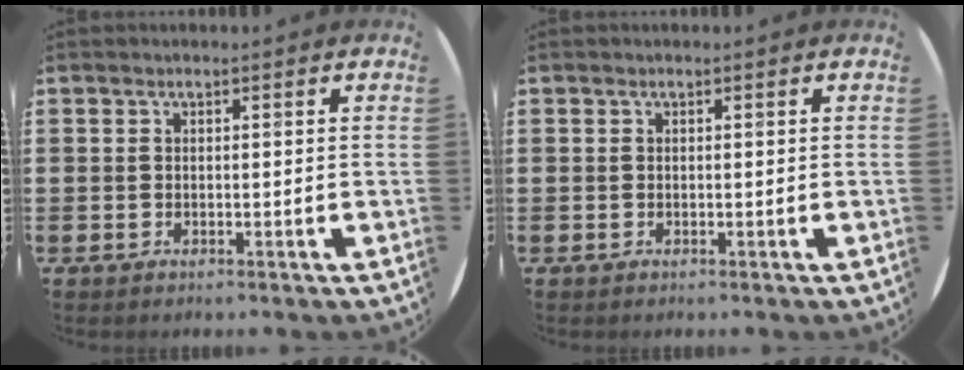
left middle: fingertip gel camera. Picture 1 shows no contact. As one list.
[{"total": 0.0}]